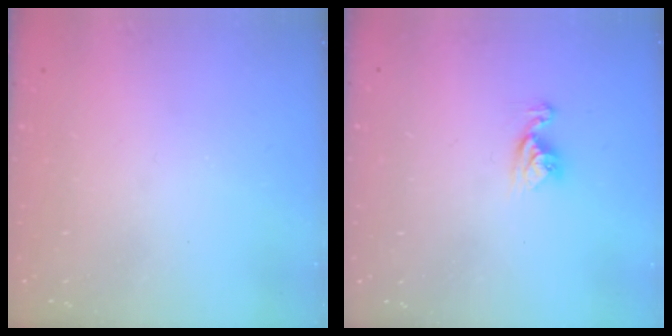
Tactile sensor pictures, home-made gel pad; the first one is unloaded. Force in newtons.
{"total": 6.9, "press": 6.9, "slide": 0.7}